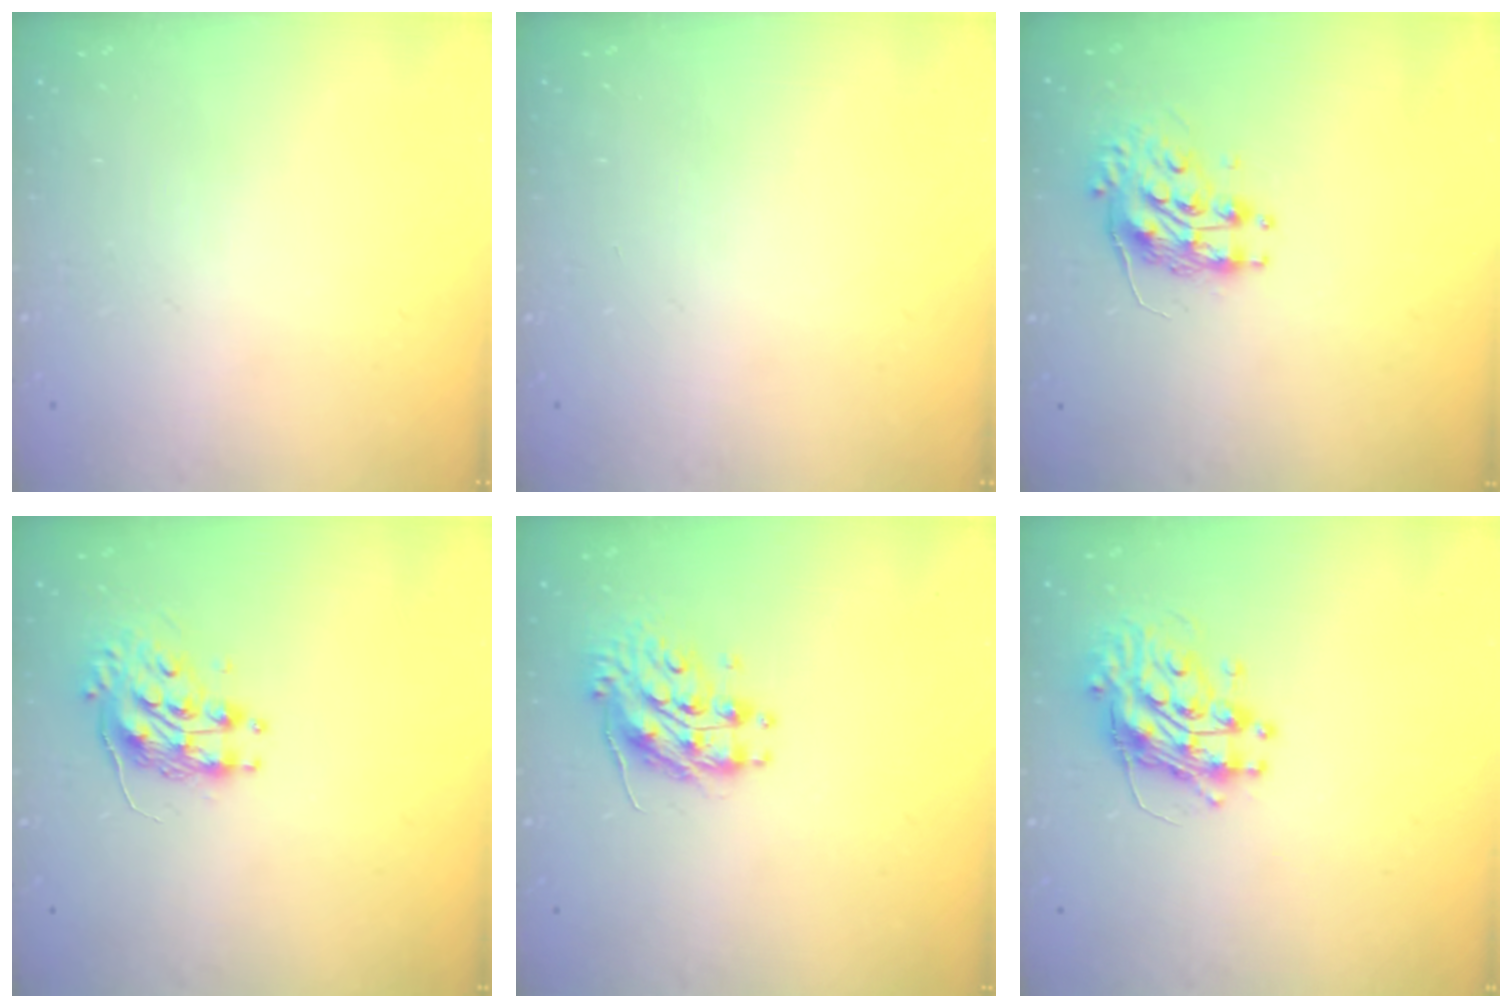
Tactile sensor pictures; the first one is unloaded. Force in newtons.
{"total": 0.0}
{"total": 8.2, "press": 8.2, "slide": 0.3}
{"total": 9.0, "press": 9.0, "slide": 0.4}
{"total": 10.2, "press": 10.2, "slide": 0.8}
{"total": 11.4, "press": 11.3, "slide": 1.1}